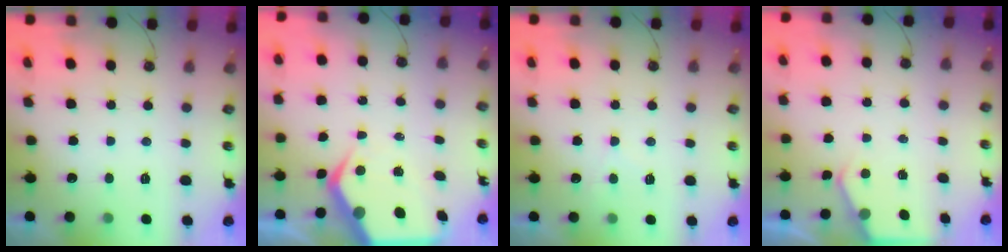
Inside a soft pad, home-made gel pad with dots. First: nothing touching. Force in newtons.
{"total": 8.4, "press": 8.3, "slide": 1.1}
{"total": 4.1, "press": 4.1, "slide": 0.5}
{"total": 2.9, "press": 2.9, "slide": 0.5}